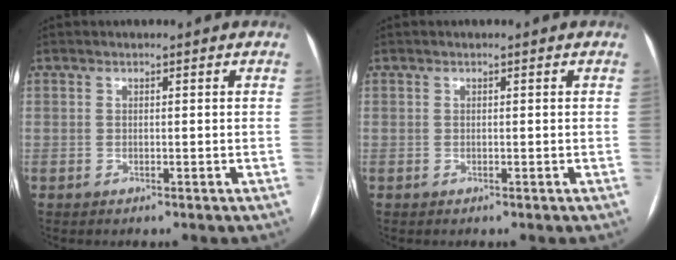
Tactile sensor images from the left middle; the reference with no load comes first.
{"total": 0.0}